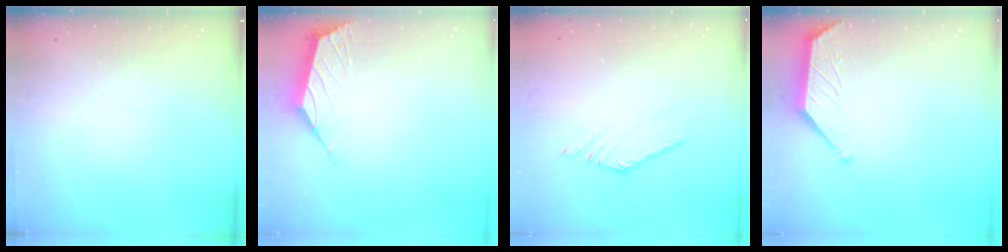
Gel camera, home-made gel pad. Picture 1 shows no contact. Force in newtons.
{"total": 2.0, "press": 2.0, "slide": 0.5}
{"total": 0.0}
{"total": 1.4, "press": 1.4, "slide": 0.3}